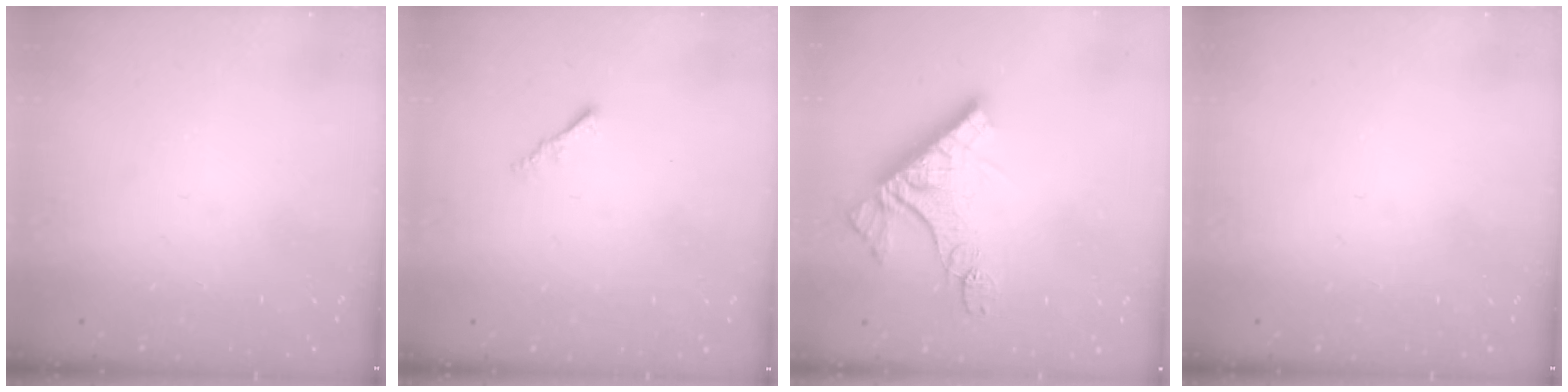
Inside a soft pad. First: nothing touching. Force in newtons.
{"total": 1.0, "press": 1.0, "slide": 0.4}
{"total": 11.4, "press": 11.4, "slide": 0.3}
{"total": 0.0}